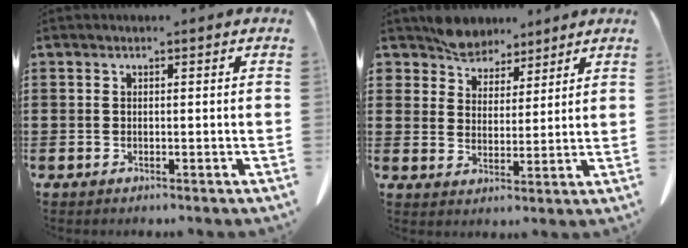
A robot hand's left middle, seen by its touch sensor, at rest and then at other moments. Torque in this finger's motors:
{"motor_torque": [1.65, 0.48, 0.15, 0.11]}